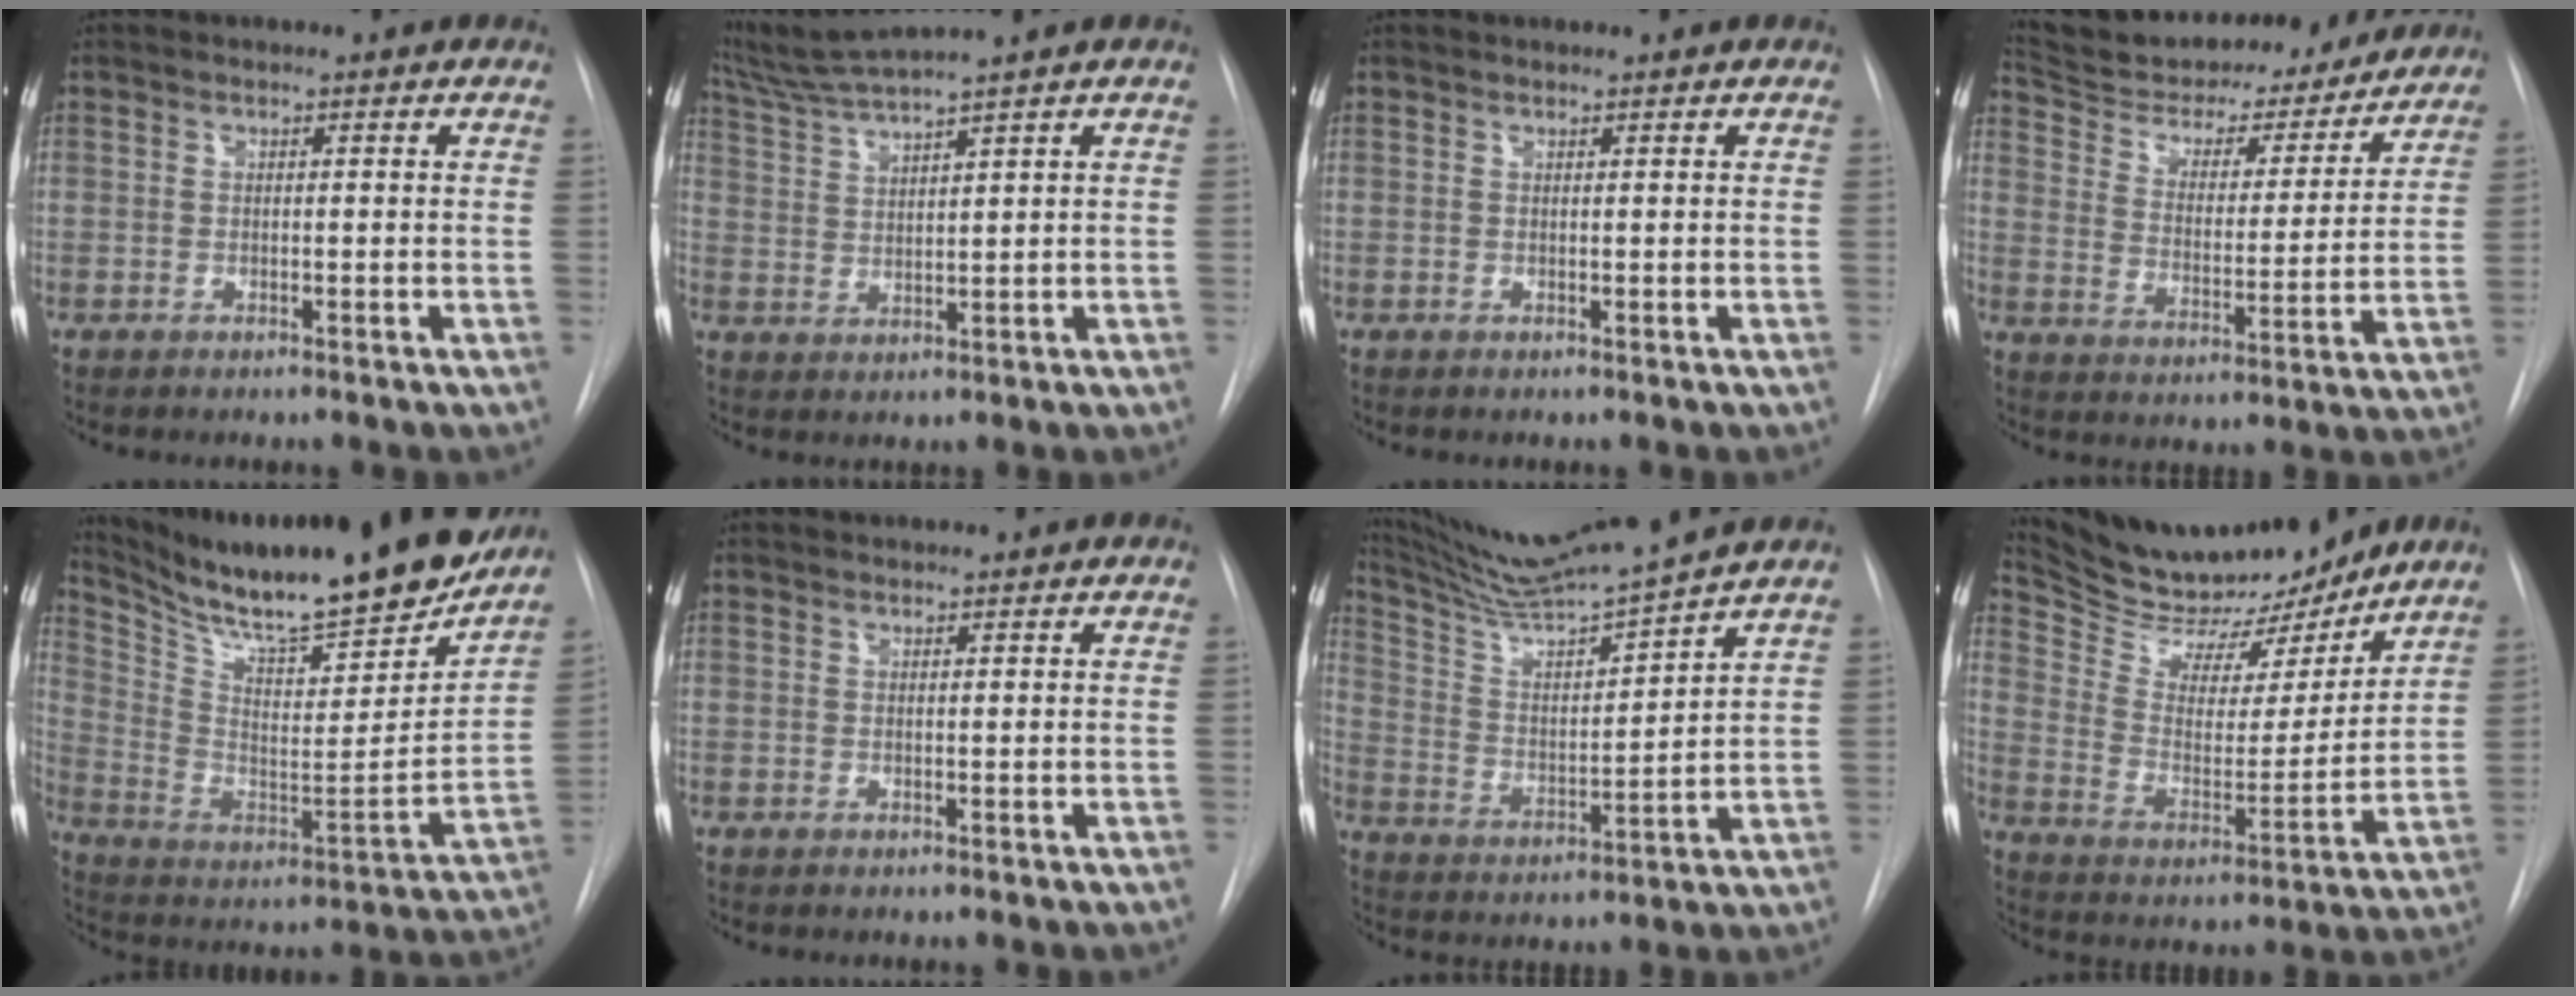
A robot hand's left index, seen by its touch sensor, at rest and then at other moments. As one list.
[{"total": 6.3, "force": [5.6, -1.9, 2.3], "torque": [-0.061, -0.001, 0.117]}, {"total": 1.1, "force": [1.0, 0.1, 0.2], "torque": [-0.005, 0.016, 0.017]}, {"total": 24.7, "force": [22.5, 6.6, 7.7], "torque": [-0.128, -0.007, 0.316]}, {"total": 27.4, "force": [23.6, 3.5, 13.6], "torque": [-0.237, -0.060, 0.351]}, {"total": 1.1, "force": [1.1, 0.1, 0.1], "torque": [-0.004, 0.017, 0.023]}, {"total": 14.1, "force": [12.9, -1.8, 5.4], "torque": [-0.107, -0.004, 0.234]}, {"total": 19.4, "force": [17.9, 5.0, 5.8], "torque": [-0.099, -0.015, 0.285]}]